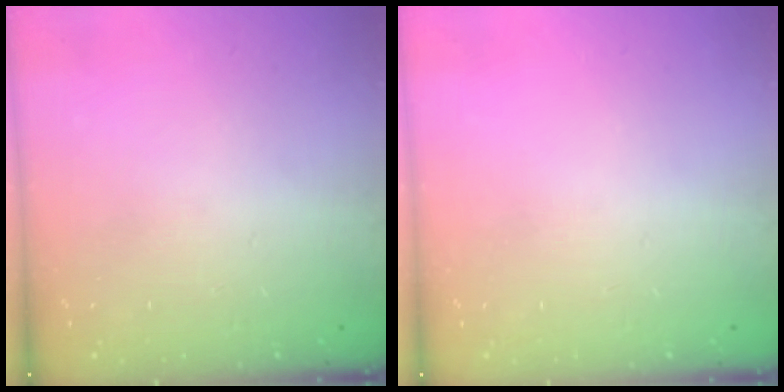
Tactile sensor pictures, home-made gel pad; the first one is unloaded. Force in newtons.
{"total": 0.0}